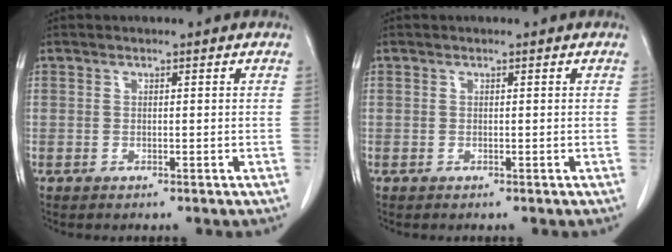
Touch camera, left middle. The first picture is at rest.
{"total": 0.0}